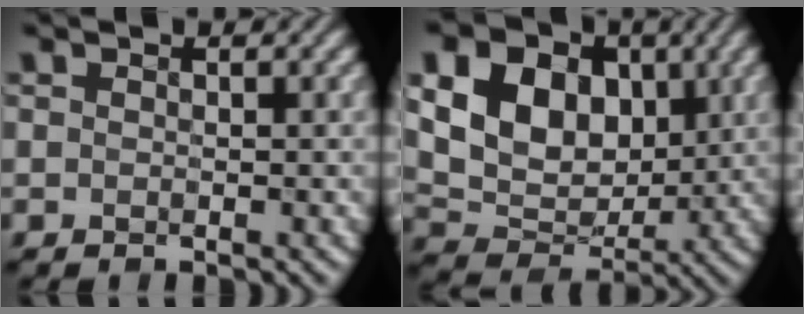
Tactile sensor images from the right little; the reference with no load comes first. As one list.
[{"total": 10.3, "force": [2.4, 7.5, 6.7], "torque": [-0.133, 0.009, 0.032]}]